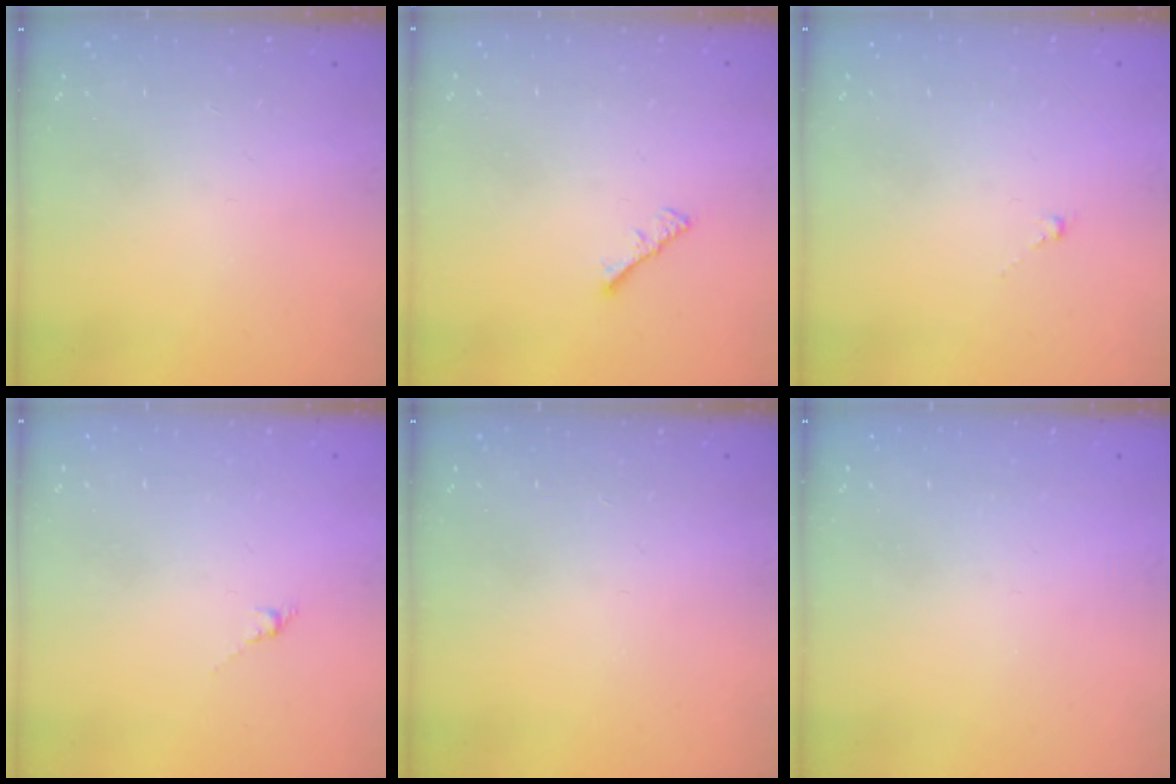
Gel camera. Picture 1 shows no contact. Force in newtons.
{"total": 1.1, "press": 1.1, "slide": 0.4}
{"total": 0.6, "press": 0.4, "slide": 0.4}
{"total": 0.0}
{"total": 0.0}
{"total": 1.3, "press": 1.3, "slide": 0.2}